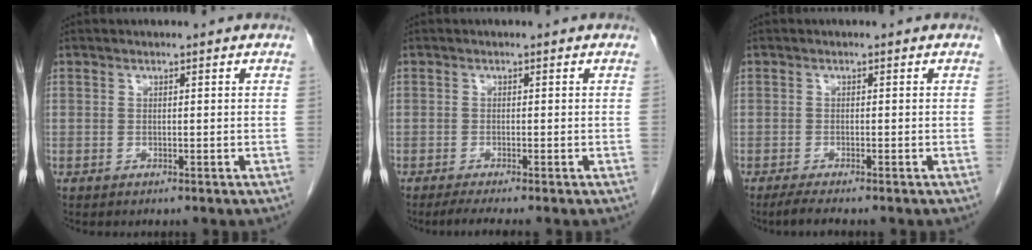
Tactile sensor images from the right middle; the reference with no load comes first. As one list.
[{"total": 2.9, "force": [-2.4, -0.4, 1.7], "torque": [-0.030, -0.008, -0.043]}, {"total": 2.6, "force": [-2.2, -0.2, 1.5], "torque": [-0.032, -0.007, -0.039]}]